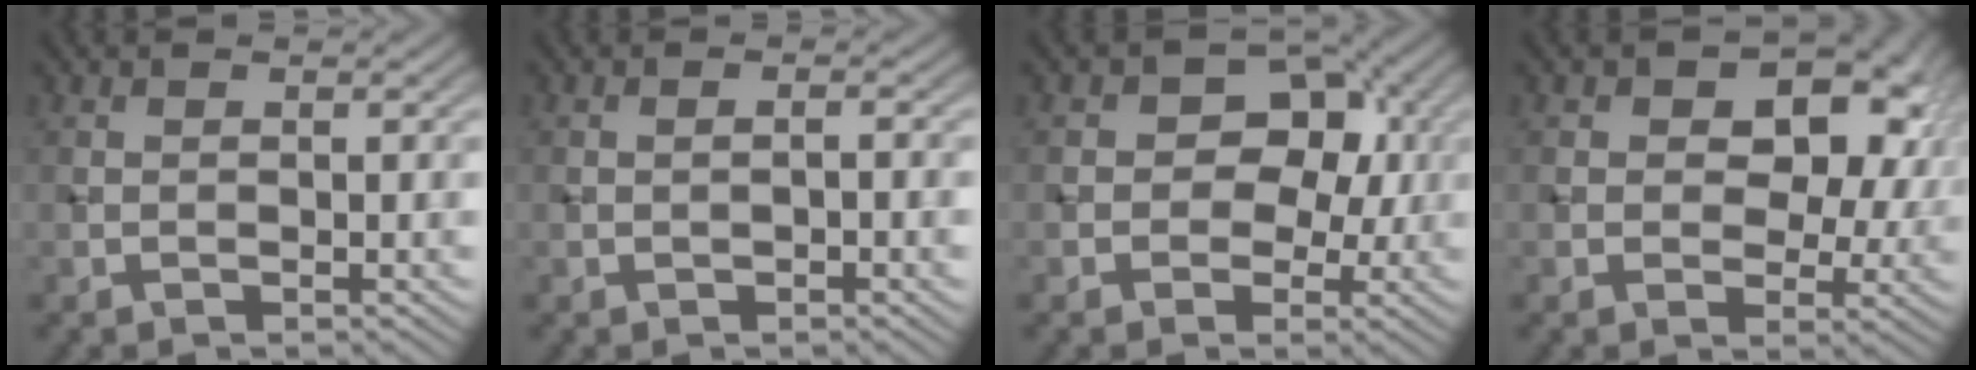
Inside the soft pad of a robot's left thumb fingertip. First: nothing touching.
{"total": 1.7, "force": [-0.5, 0.5, 1.6], "torque": [-0.026, 0.003, -0.009]}
{"total": 8.2, "force": [0.5, 6.5, 5.0], "torque": [-0.036, 0.022, -0.019]}
{"total": 11.2, "force": [3.1, 7.1, 8.1], "torque": [-0.103, 0.003, 0.039]}